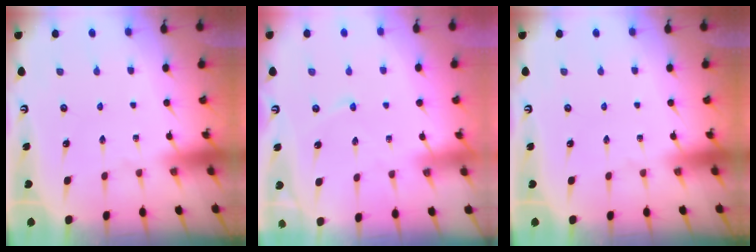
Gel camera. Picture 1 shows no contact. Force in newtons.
{"total": 2.2, "press": 2.2, "slide": 0.2}
{"total": 0.0}